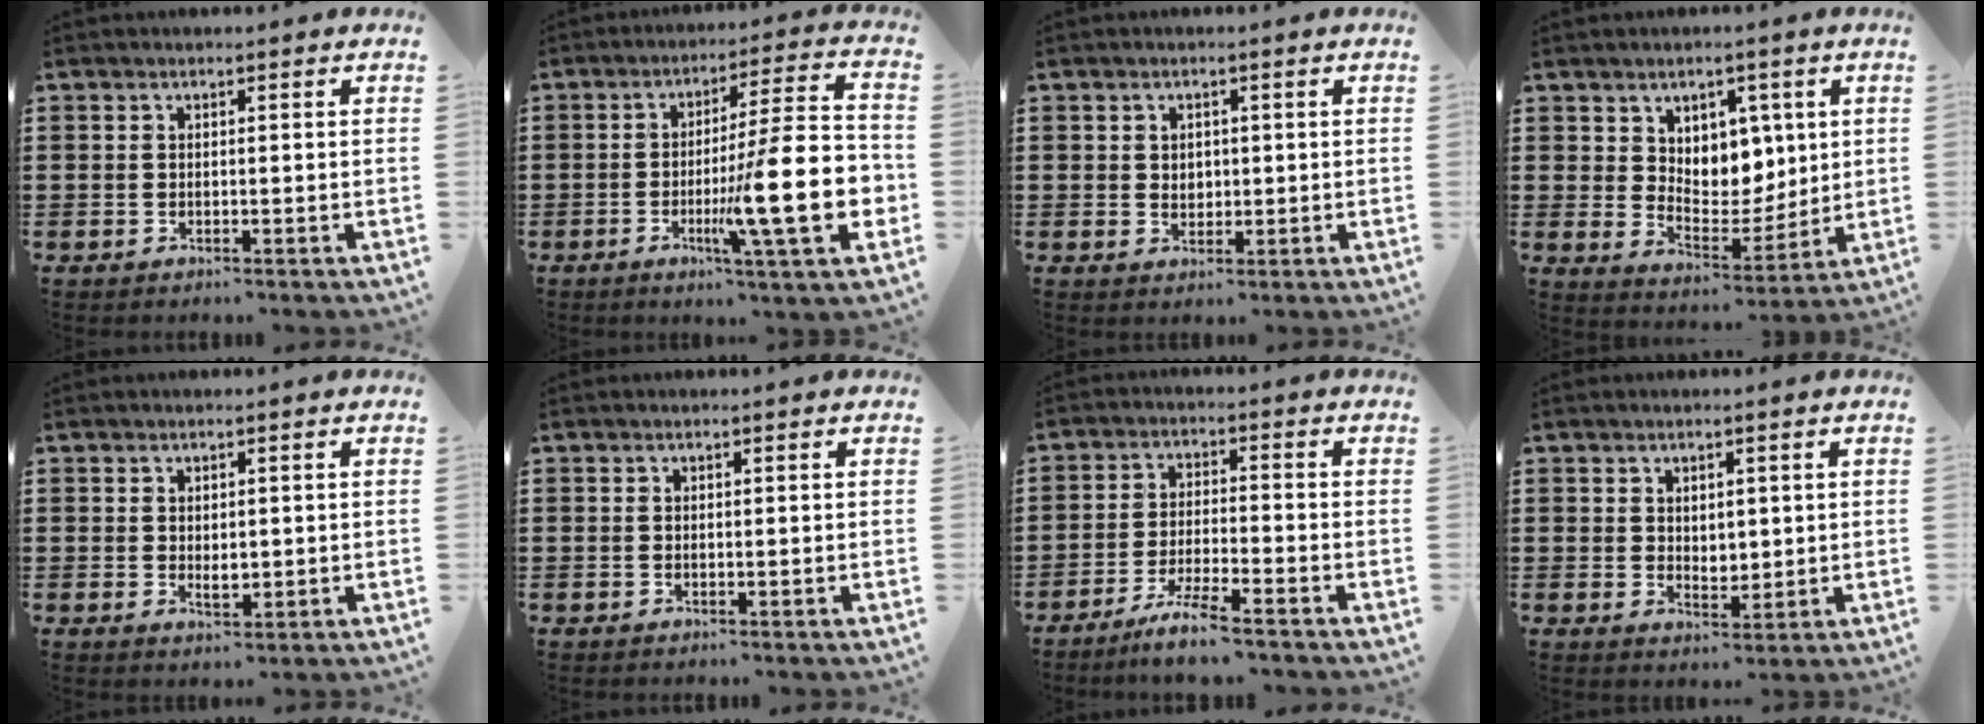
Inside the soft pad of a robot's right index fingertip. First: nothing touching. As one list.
[{"total": 17.5, "force": [-4.3, 2.9, 16.7], "torque": [-0.251, -0.016, -0.069]}, {"total": 1.6, "force": [0.3, 1.4, 0.7], "torque": [-0.017, 0.010, 0.005]}, {"total": 5.9, "force": [3.5, 4.7, 0.8], "torque": [-0.040, -0.013, 0.065]}, {"total": 1.9, "force": [0.0, 1.0, 1.7], "torque": [-0.024, -0.001, -0.001]}, {"total": 0.0}, {"total": 5.2, "force": [-4.5, -0.4, 2.6], "torque": [-0.064, -0.017, -0.089]}, {"total": 2.5, "force": [1.3, 1.9, 1.0], "torque": [-0.018, 0.007, 0.021]}]